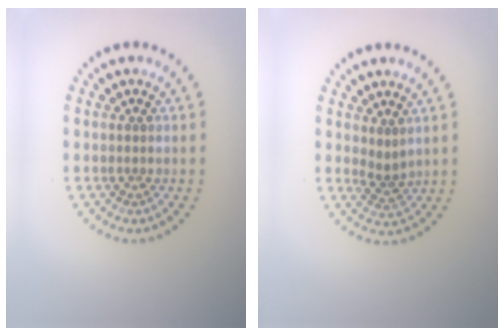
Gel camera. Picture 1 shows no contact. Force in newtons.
{"total": 1.6, "press": 1.1, "slide": 1.2}